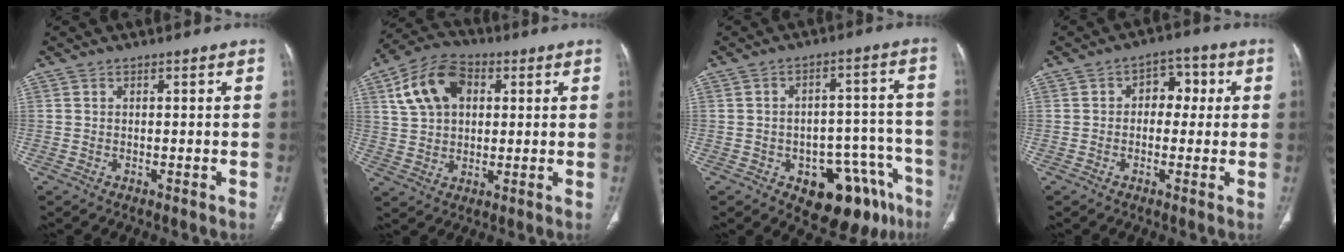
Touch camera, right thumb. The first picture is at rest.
{"total": 12.8, "force": [4.0, 8.6, 8.6], "torque": [-0.143, 0.013, 0.067]}
{"total": 15.6, "force": [-8.5, 8.4, 9.9], "torque": [-0.069, 0.068, -0.104]}
{"total": 6.0, "force": [0.7, 4.3, 4.1], "torque": [-0.013, 0.021, 0.002]}